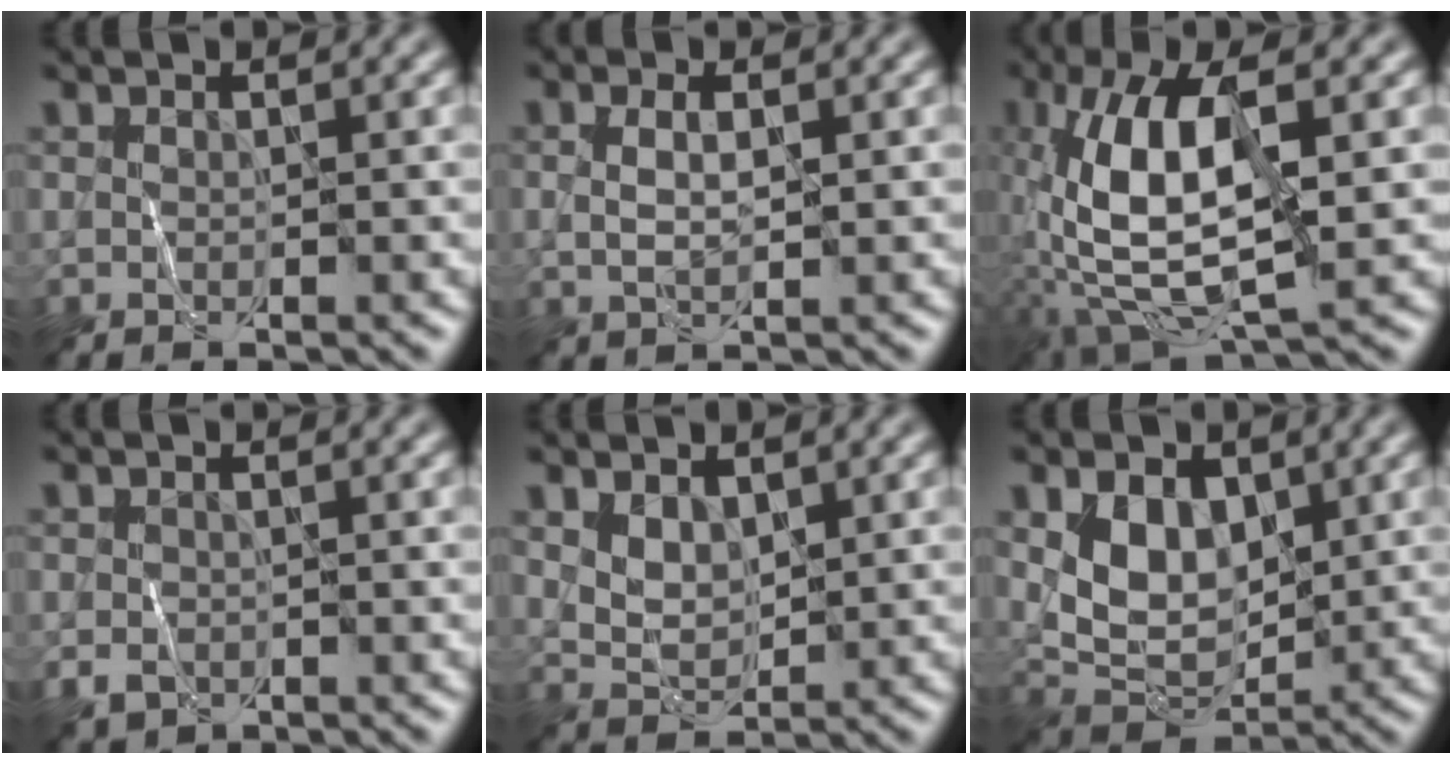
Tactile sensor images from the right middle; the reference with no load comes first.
{"total": 1.9, "force": [0.4, 0.8, 1.7], "torque": [-0.033, -0.004, 0.011]}
{"total": 10.9, "force": [-0.4, 4.5, 9.9], "torque": [-0.202, 0.009, -0.013]}
{"total": 1.9, "force": [-0.9, 1.5, 0.9], "torque": [-0.016, -0.006, -0.019]}
{"total": 2.4, "force": [1.2, 1.5, 1.4], "torque": [-0.031, -0.006, 0.030]}
{"total": 5.5, "force": [1.4, 3.8, 3.7], "torque": [-0.071, -0.013, 0.033]}